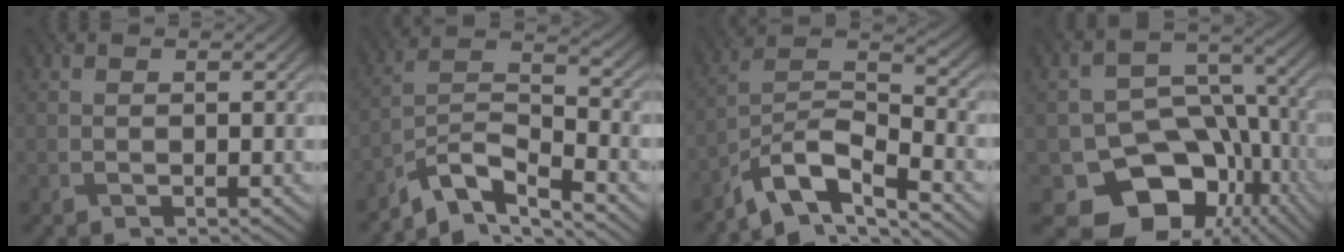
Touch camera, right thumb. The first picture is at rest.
{"total": 8.1, "force": [-6.3, 2.3, 4.4], "torque": [-0.079, -0.003, -0.134]}
{"total": 10.3, "force": [-7.7, 3.1, 6.1], "torque": [-0.109, 0.000, -0.161]}
{"total": 14.5, "force": [-6.2, 10.5, 7.7], "torque": [-0.116, -0.034, -0.093]}